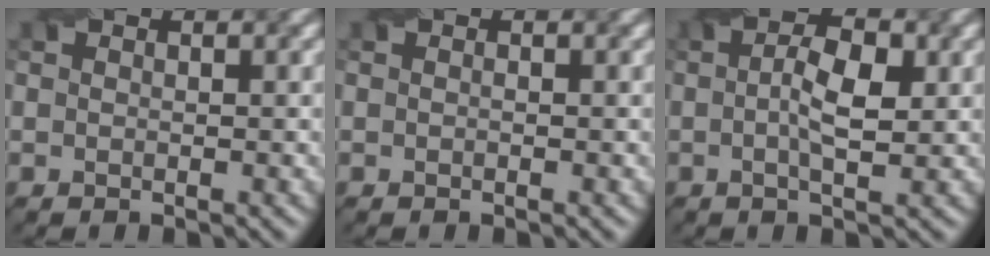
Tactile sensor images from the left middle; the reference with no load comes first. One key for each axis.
{"total": 0.0}
{"total": 4.1, "fx": 0.3, "fy": 1.5, "fz": 3.8, "tx": -0.068, "ty": 0.004, "tz": 0.003}